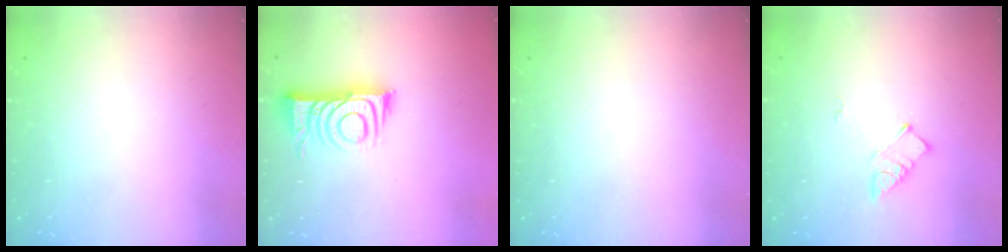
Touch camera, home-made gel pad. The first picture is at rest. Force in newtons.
{"total": 10.4, "press": 10.3, "slide": 1.2}
{"total": 0.0}
{"total": 6.3, "press": 6.3, "slide": 0.3}